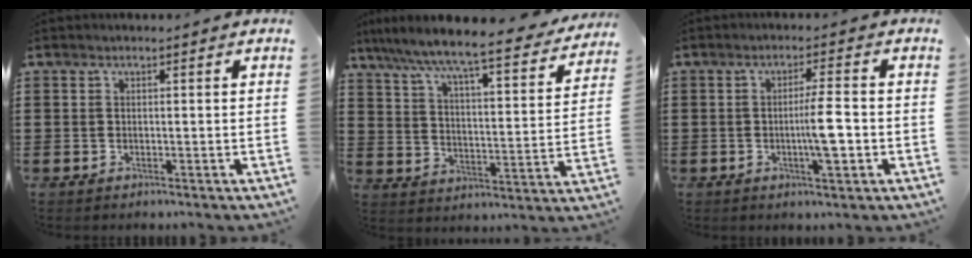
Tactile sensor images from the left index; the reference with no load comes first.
{"total": 7.4, "force": [6.7, -0.3, 3.2], "torque": [-0.094, -0.051, 0.107]}
{"total": 5.7, "force": [-0.9, 0.7, 5.6], "torque": [-0.087, -0.001, -0.021]}